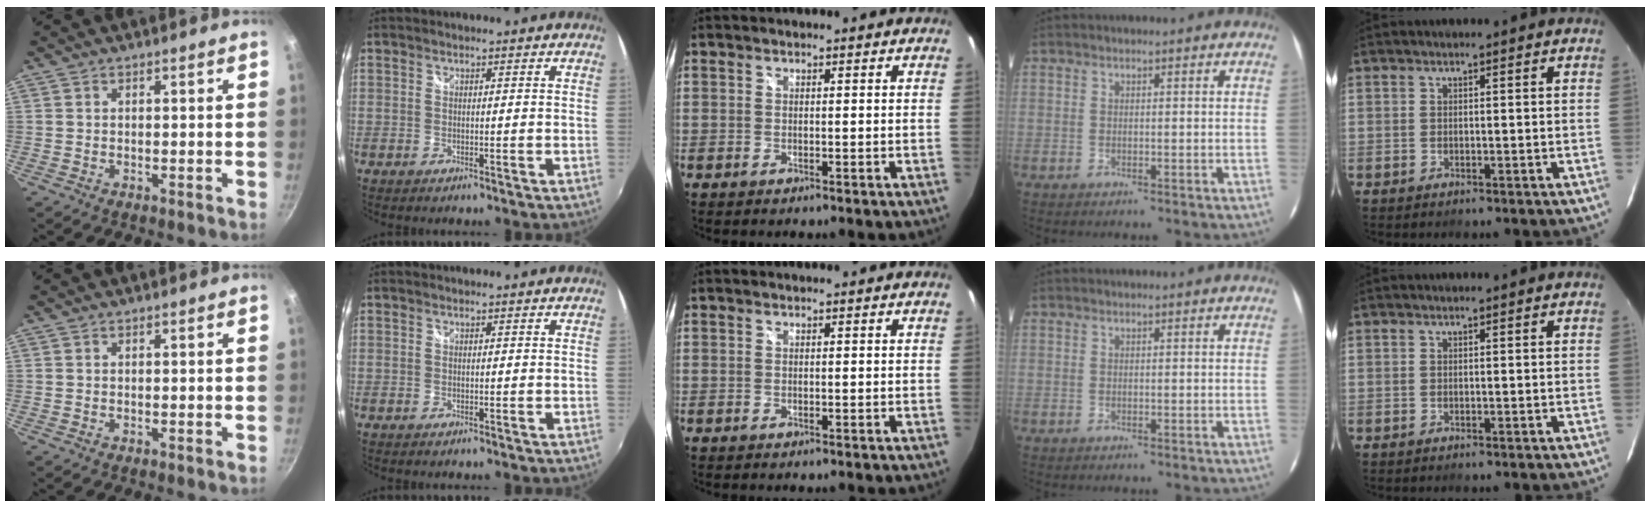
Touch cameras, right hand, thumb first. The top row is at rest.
{}